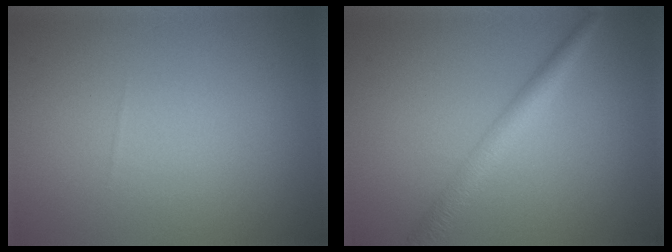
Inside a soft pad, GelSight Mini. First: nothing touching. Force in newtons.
{"total": 3.3, "press": 3.3, "slide": 0.1}